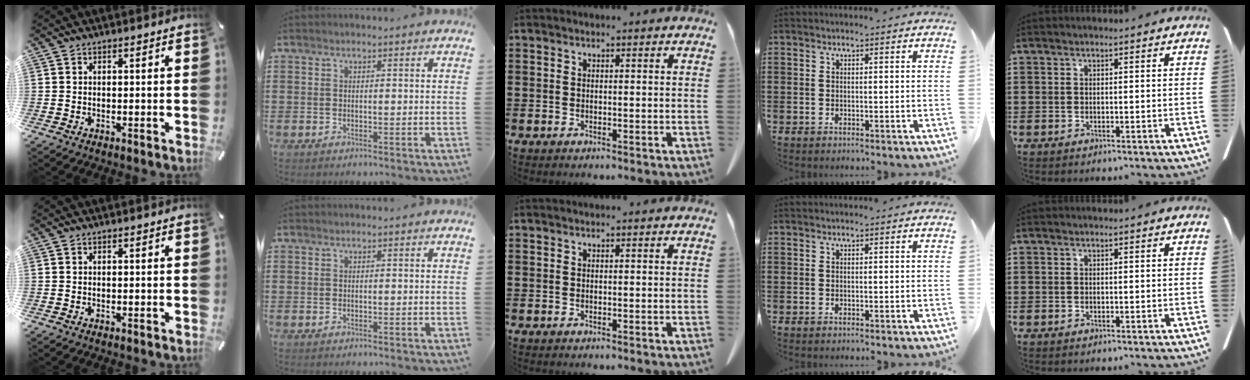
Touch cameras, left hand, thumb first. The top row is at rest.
{}